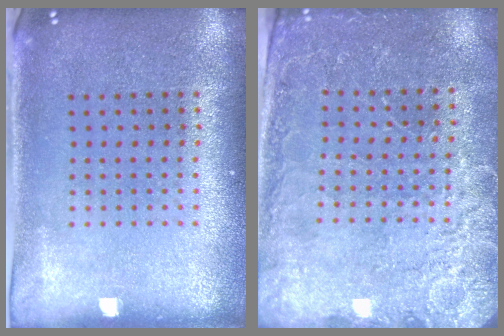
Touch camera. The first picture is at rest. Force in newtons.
{"total": 2.8, "press": 2.7, "slide": 0.4}